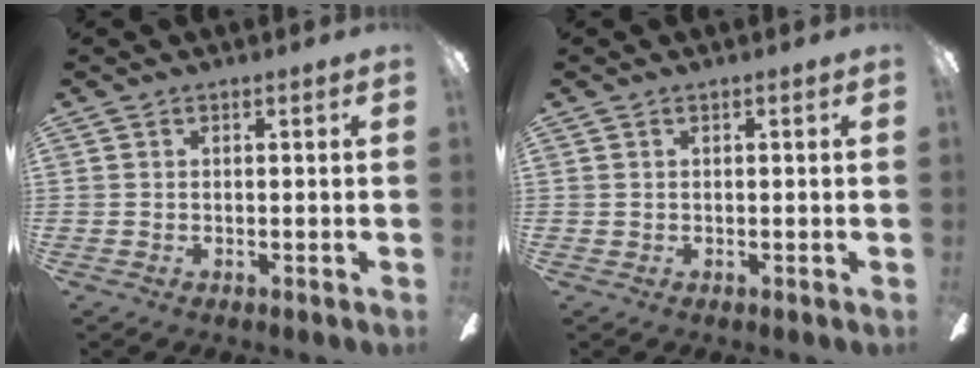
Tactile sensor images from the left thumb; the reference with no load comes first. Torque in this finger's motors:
{"motor_torque": [-0.03, -0.01, -0.08, 0.01, 0.00]}